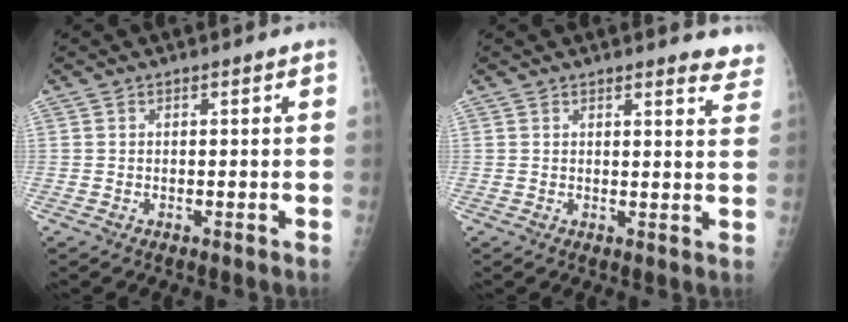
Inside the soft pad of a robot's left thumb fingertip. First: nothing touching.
{"total": 6.6, "force": [6.1, 1.5, 2.3], "torque": [0.004, -0.032, 0.045]}